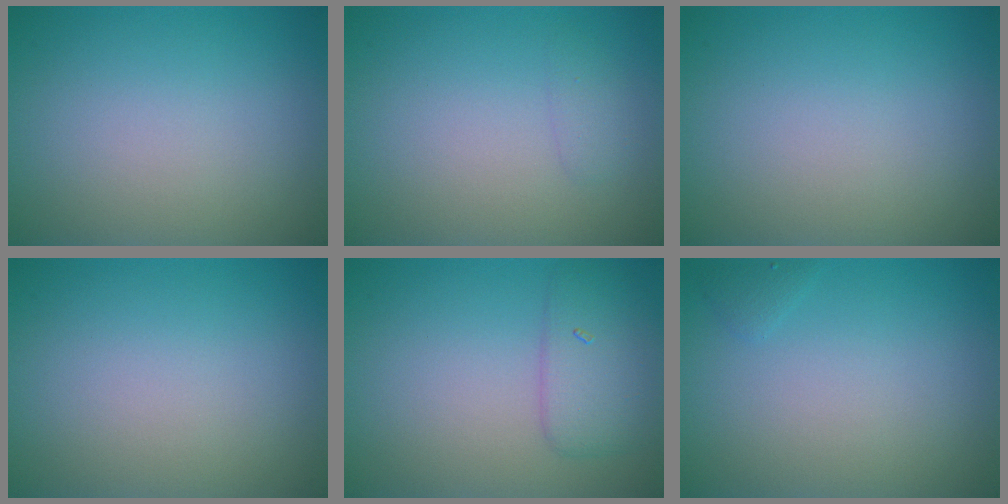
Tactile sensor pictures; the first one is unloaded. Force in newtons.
{"total": 0.9, "press": 0.9, "slide": 0.1}
{"total": 0.0}
{"total": 0.0}
{"total": 3.1, "press": 3.1, "slide": 0.1}
{"total": 0.6, "press": 0.6, "slide": 0.1}